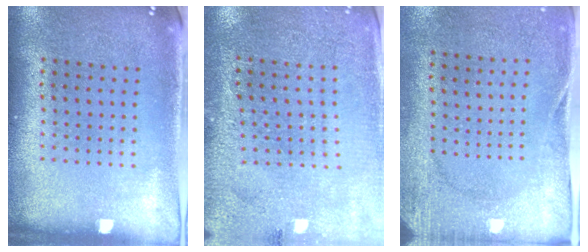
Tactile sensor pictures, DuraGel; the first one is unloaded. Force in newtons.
{"total": 2.8, "press": 2.8, "slide": 0.3}
{"total": 2.8, "press": 2.1, "slide": 1.8}